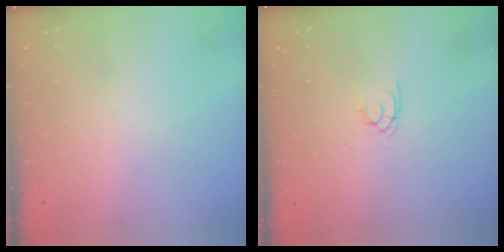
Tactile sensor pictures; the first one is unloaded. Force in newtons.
{"total": 1.5, "press": 1.4, "slide": 0.2}